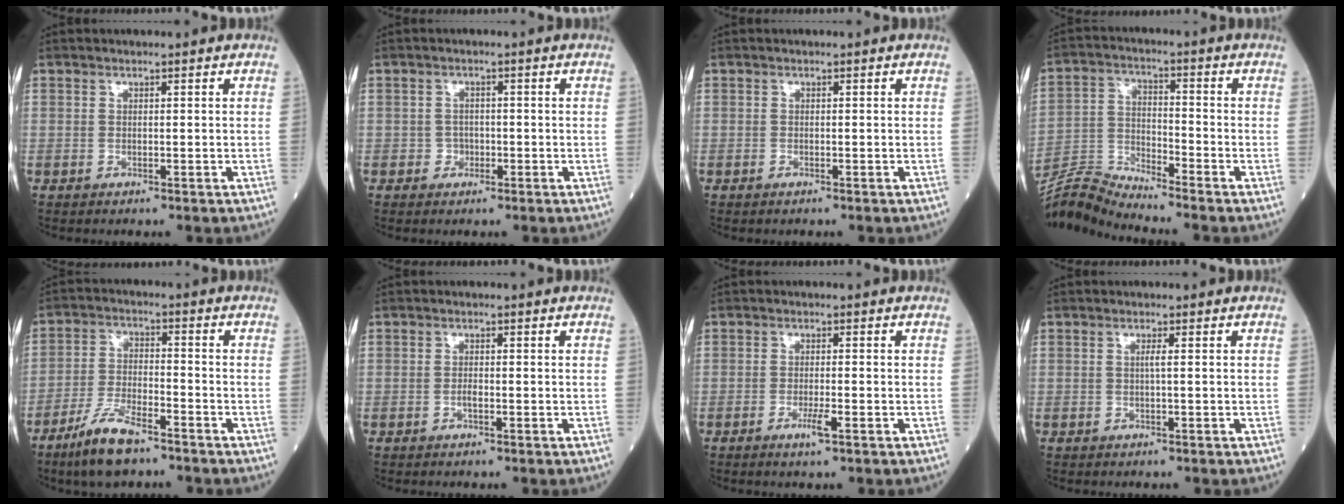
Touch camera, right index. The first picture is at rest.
{"total": 1.7, "force": [-0.7, 1.5, 0.4], "torque": [0.001, 0.009, -0.013]}
{"total": 0.0}
{"total": 7.3, "force": [-7.0, -2.0, -0.3], "torque": [-0.012, 0.006, -0.136]}
{"total": 8.6, "force": [-6.2, 2.0, 5.6], "torque": [-0.120, -0.014, -0.119]}
{"total": 0.9, "force": [-0.4, 0.2, 0.8], "torque": [-0.016, 0.001, -0.008]}
{"total": 2.3, "force": [-1.2, 0.0, 2.0], "torque": [-0.040, -0.004, -0.019]}
{"total": 0.8, "force": [0.1, -0.2, 0.8], "torque": [-0.016, 0.000, -0.001]}